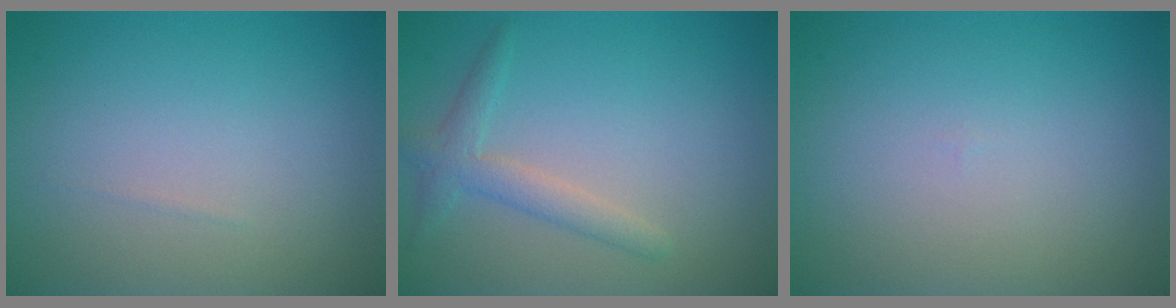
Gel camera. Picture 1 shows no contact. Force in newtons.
{"total": 2.3, "press": 2.3, "slide": 0.1}
{"total": 0.0}